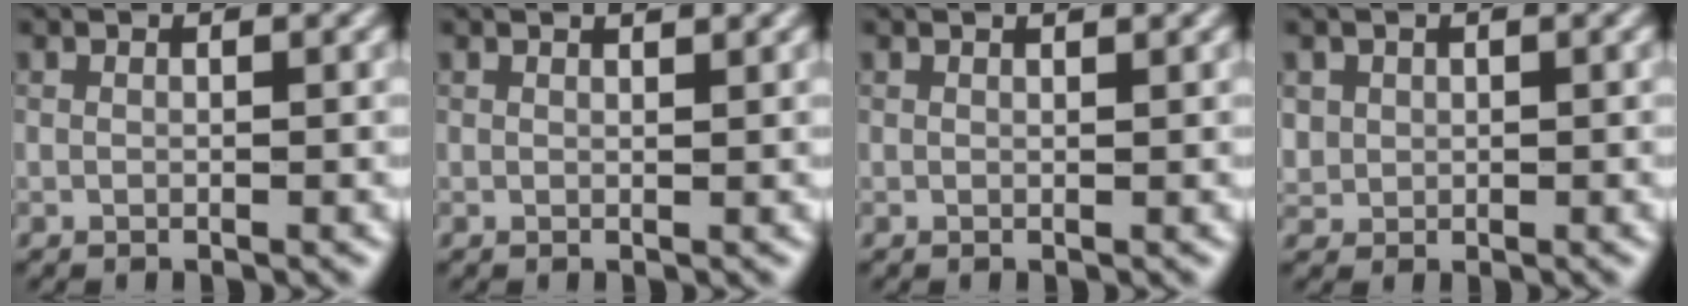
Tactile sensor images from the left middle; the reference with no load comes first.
{"total": 1.7, "force": [1.4, 0.6, 0.8], "torque": [0.008, 0.012, 0.002]}
{"total": 1.4, "force": [1.1, 0.5, 0.7], "torque": [0.006, 0.007, 0.000]}
{"total": 0.7, "force": [0.2, 0.5, -0.4], "torque": [-0.003, 0.004, 0.022]}